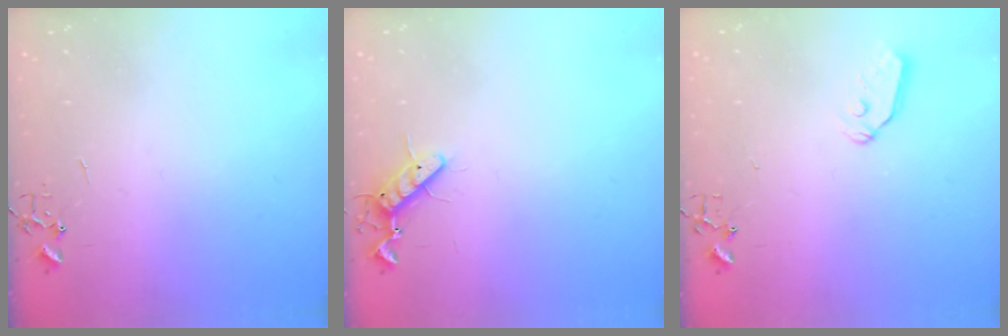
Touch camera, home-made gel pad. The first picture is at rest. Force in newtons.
{"total": 8.5, "press": 8.4, "slide": 1.5}
{"total": 7.4, "press": 7.4, "slide": 0.5}